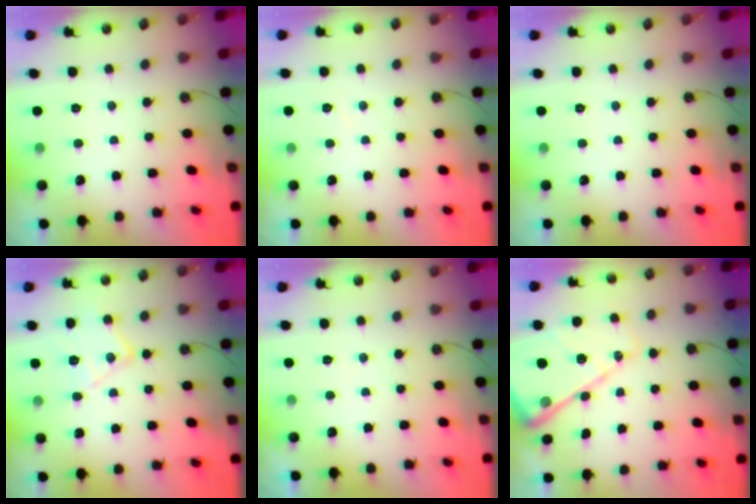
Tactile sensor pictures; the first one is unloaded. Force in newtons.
{"total": 2.6, "press": 2.6, "slide": 0.4}
{"total": 0.0}
{"total": 13.0, "press": 13.0, "slide": 0.8}
{"total": 2.7, "press": 2.7, "slide": 0.6}
{"total": 17.2, "press": 17.1, "slide": 1.8}